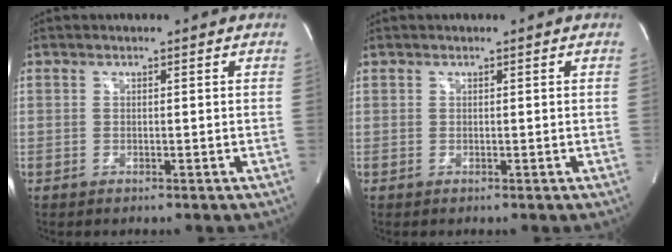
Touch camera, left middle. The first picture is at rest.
{"total": 0.0}